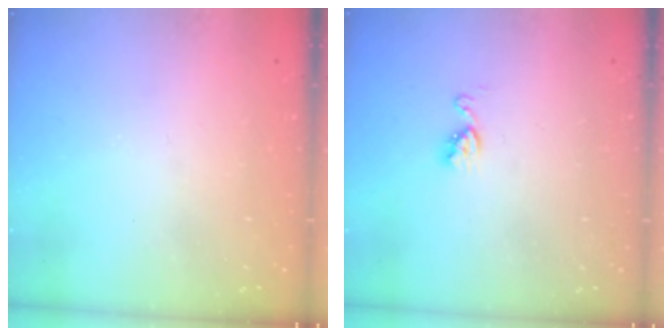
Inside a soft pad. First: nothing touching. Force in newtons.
{"total": 6.7, "press": 6.6, "slide": 0.6}